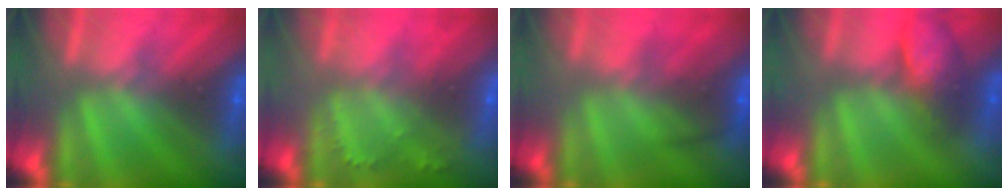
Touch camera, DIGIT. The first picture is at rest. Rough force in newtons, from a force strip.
{"total": 2.2}
{"total": 2.4}
{"total": 5.0}